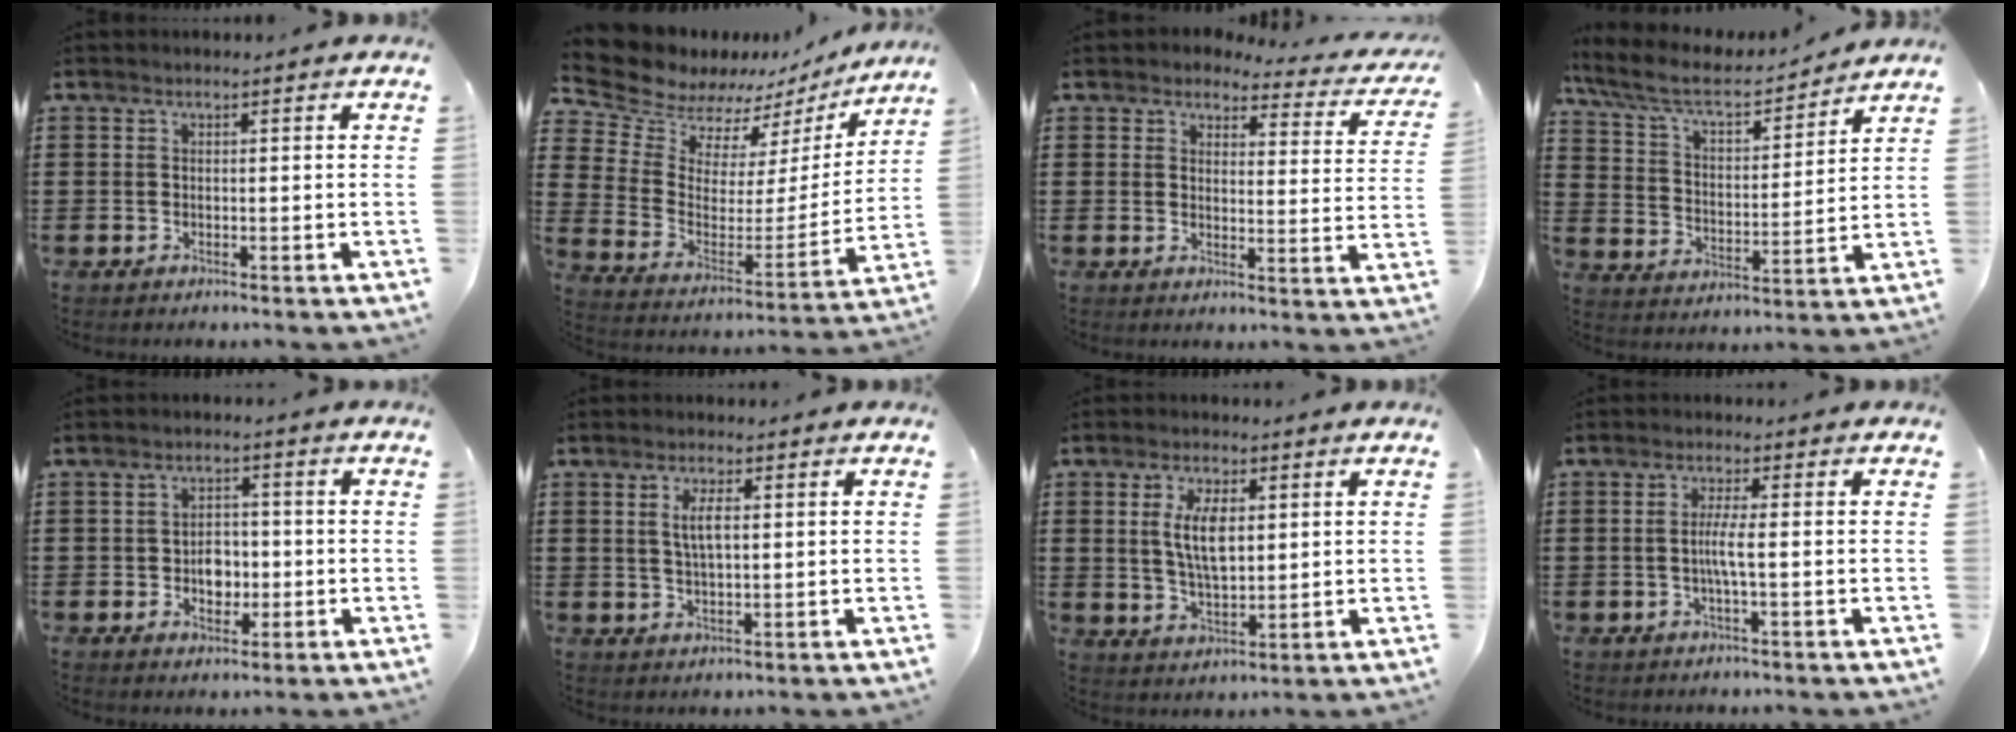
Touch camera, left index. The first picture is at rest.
{"total": 10.2, "force": [9.1, 3.9, 2.2], "torque": [-0.083, -0.068, 0.161]}
{"total": 3.5, "force": [3.2, 1.0, 1.2], "torque": [-0.036, -0.015, 0.052]}
{"total": 8.1, "force": [6.7, 2.2, 4.1], "torque": [-0.106, -0.032, 0.113]}
{"total": 3.9, "force": [-0.6, 2.9, 2.6], "torque": [-0.039, 0.000, -0.018]}
{"total": 3.6, "force": [0.8, 1.2, 3.3], "torque": [-0.068, 0.007, 0.011]}
{"total": 7.0, "force": [1.9, 3.0, 6.0], "torque": [-0.123, 0.003, 0.028]}
{"total": 3.6, "force": [-0.6, 0.0, 3.5], "torque": [-0.071, -0.007, -0.014]}